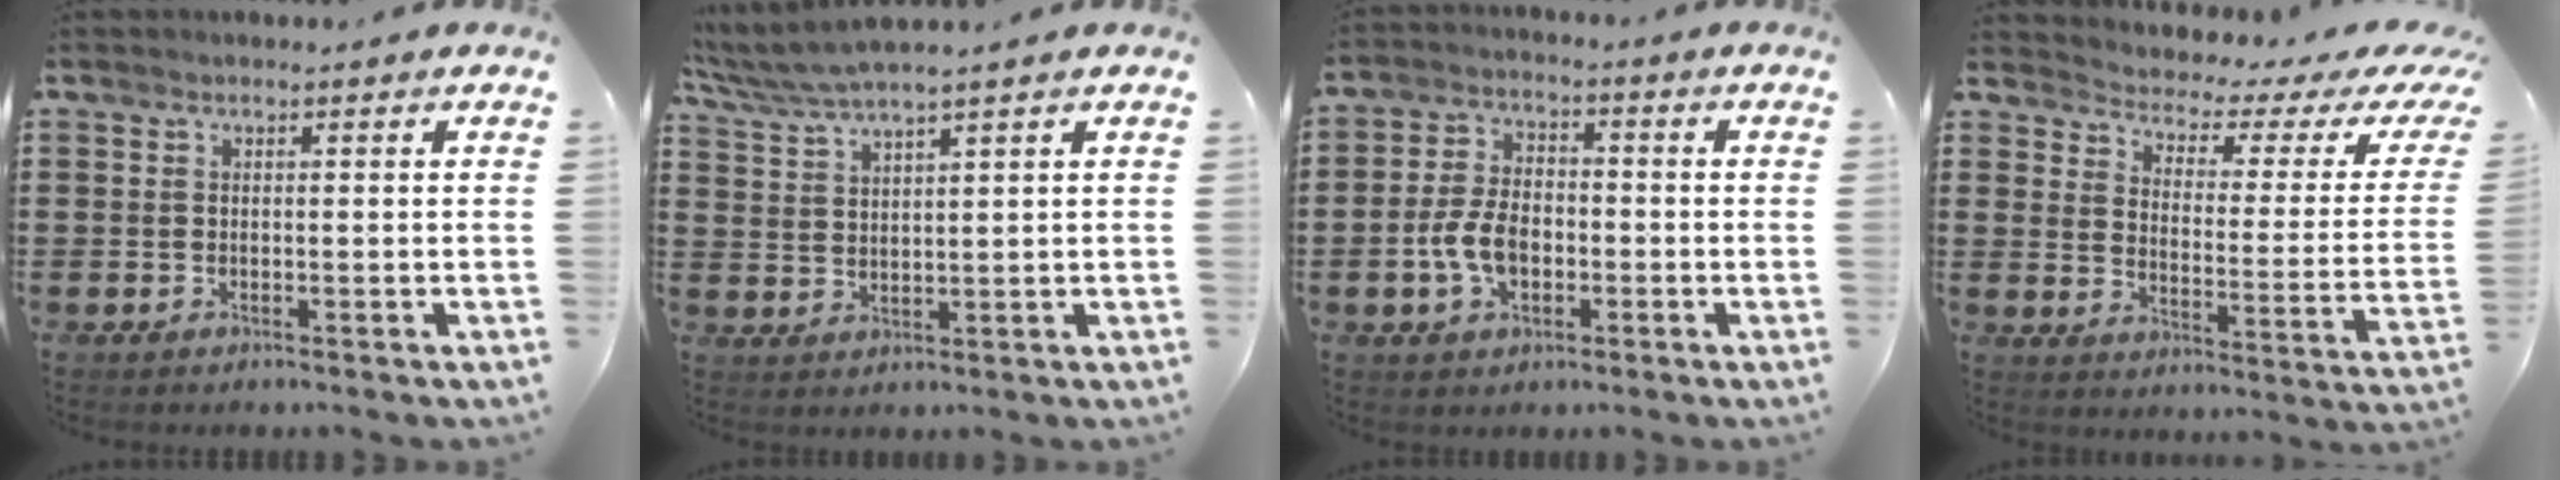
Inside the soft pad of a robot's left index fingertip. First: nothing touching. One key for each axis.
{"total": 4.0, "fx": 3.5, "fy": -0.2, "fz": 1.9, "tx": -0.049, "ty": -0.013, "tz": 0.062}
{"total": 6.9, "fx": -1.9, "fy": 4.2, "fz": 5.1, "tx": -0.124, "ty": 0.001, "tz": -0.041}
{"total": 2.5, "fx": 1.9, "fy": 1.0, "fz": 1.4, "tx": -0.043, "ty": -0.023, "tz": 0.023}